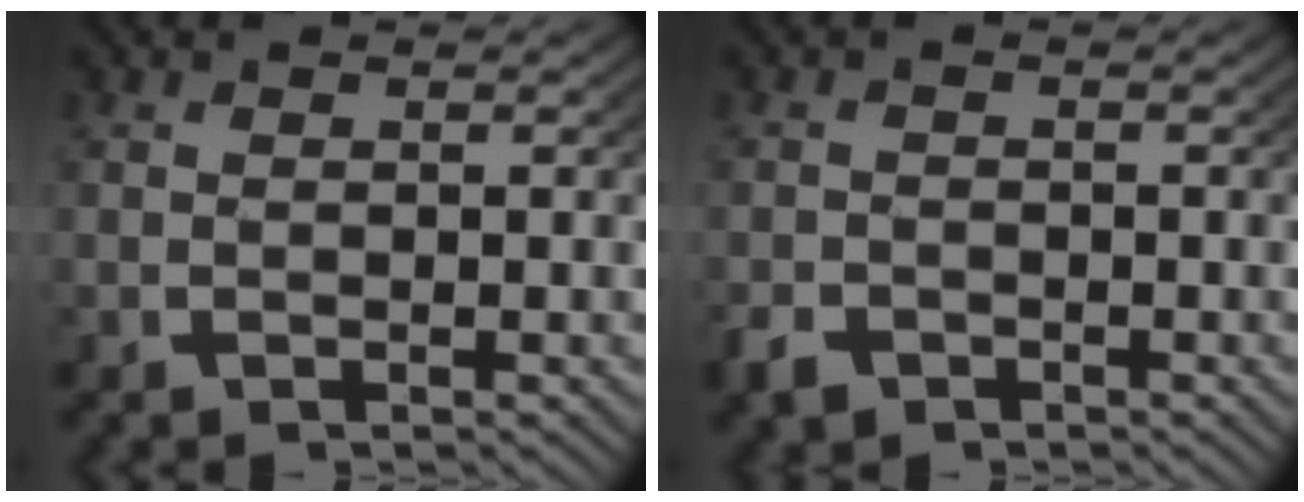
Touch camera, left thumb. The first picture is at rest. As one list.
[{"total": 2.1, "force": [-1.6, 1.3, 0.5], "torque": [-0.014, -0.012, -0.027]}]